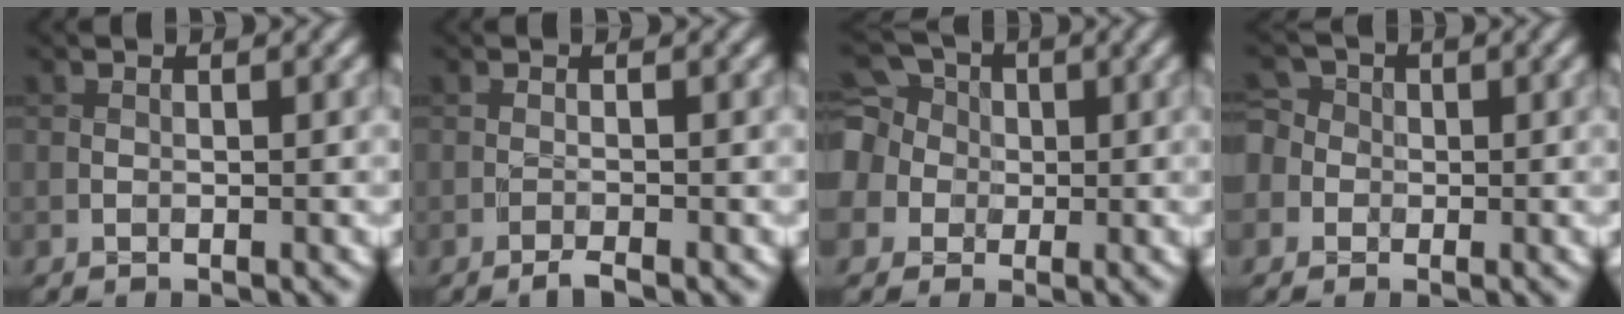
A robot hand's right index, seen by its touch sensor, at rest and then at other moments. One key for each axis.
{"total": 1.3, "fx": -1.1, "fy": 0.0, "fz": 0.7, "tx": -0.012, "ty": 0.002, "tz": -0.022}
{"total": 9.1, "fx": 0.9, "fy": 8.1, "fz": 4.0, "tx": -0.108, "ty": 0.031, "tz": -0.028}
{"total": 5.4, "fx": -1.0, "fy": 4.9, "fz": 1.9, "tx": -0.031, "ty": 0.017, "tz": -0.055}